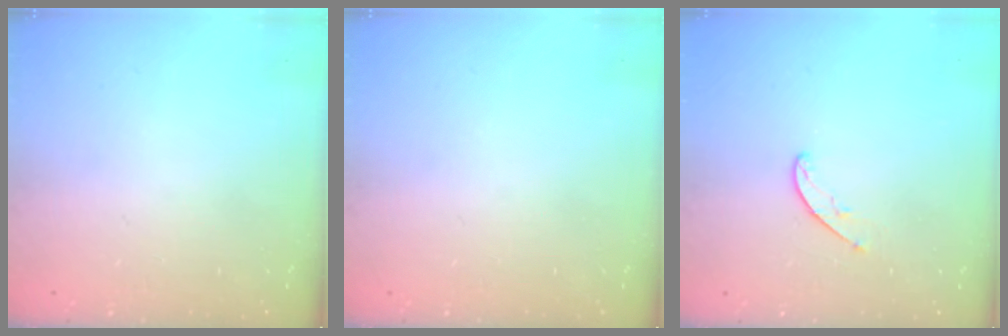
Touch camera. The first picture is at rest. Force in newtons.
{"total": 0.0}
{"total": 5.1, "press": 5.0, "slide": 0.4}